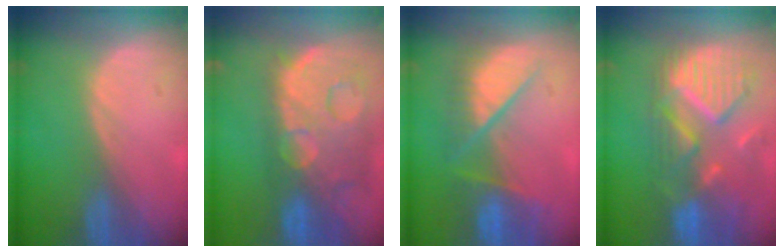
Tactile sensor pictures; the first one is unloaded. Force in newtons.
{"total": 14.5, "press": 11.7, "slide": 8.5}
{"total": 8.5, "press": 8.4, "slide": 0.7}
{"total": 11.8, "press": 10.4, "slide": 5.6}